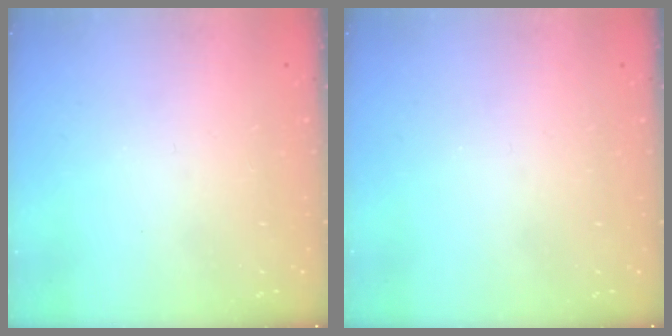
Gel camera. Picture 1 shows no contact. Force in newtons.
{"total": 0.0}